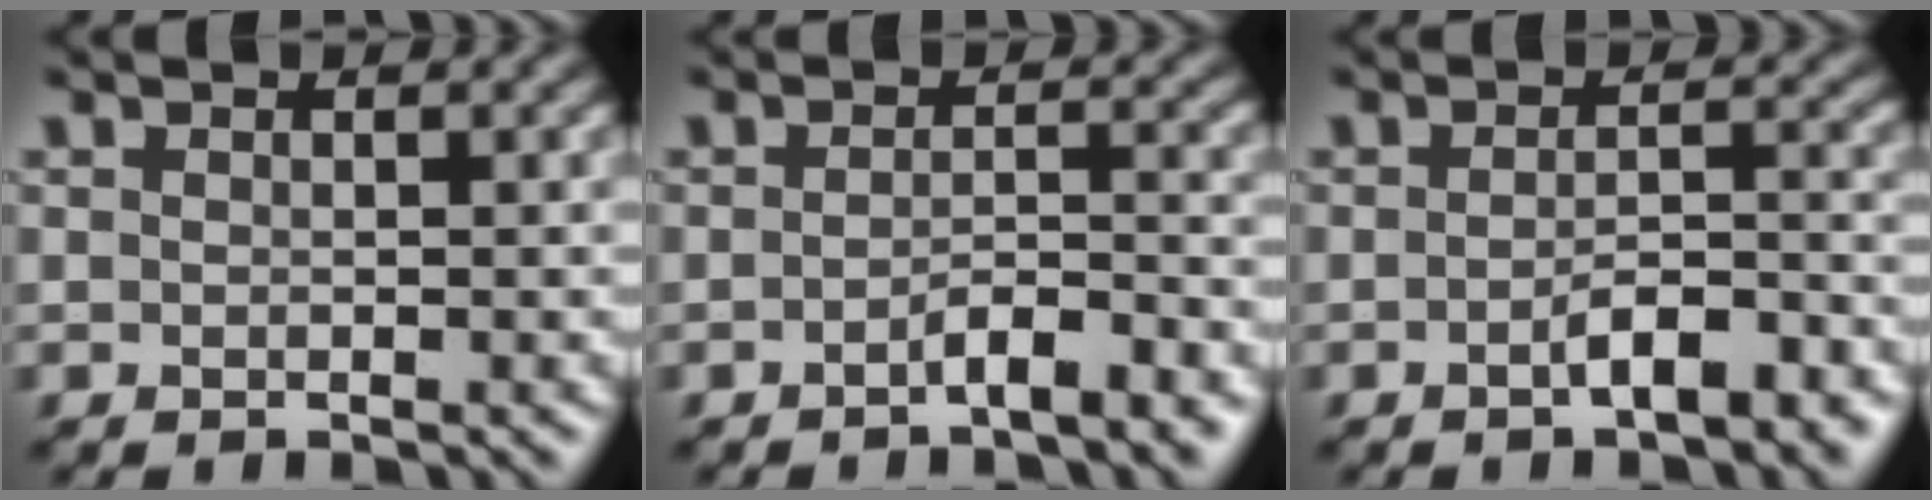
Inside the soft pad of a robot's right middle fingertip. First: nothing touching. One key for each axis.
{"total": 2.7, "fx": -1.7, "fy": 0.6, "fz": 2.0, "tx": -0.032, "ty": 0.008, "tz": -0.032}
{"total": 3.8, "fx": -2.0, "fy": 1.2, "fz": 3.0, "tx": -0.051, "ty": 0.004, "tz": -0.031}